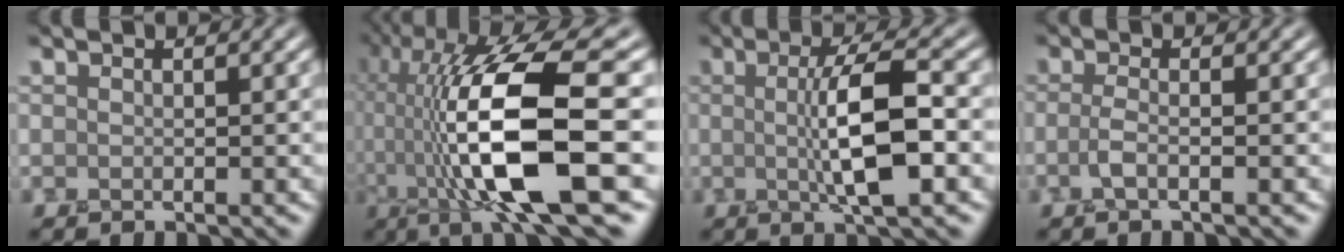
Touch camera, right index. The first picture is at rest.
{"total": 14.2, "force": [-0.7, 3.3, 13.8], "torque": [-0.245, 0.010, -0.010]}
{"total": 6.3, "force": [-0.1, 1.3, 6.2], "torque": [-0.108, 0.004, -0.003]}
{"total": 1.7, "force": [-0.6, 0.5, 1.6], "torque": [-0.031, -0.005, -0.018]}